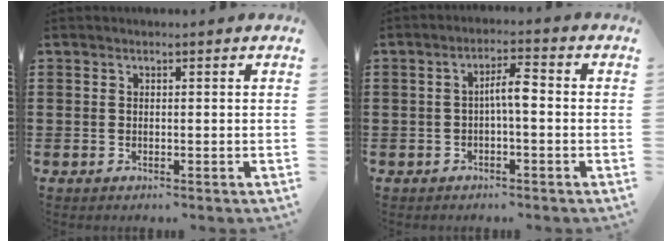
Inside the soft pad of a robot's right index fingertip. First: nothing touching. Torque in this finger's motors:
{"motor_torque": [0.84, -0.43, 0.35, 0.12]}